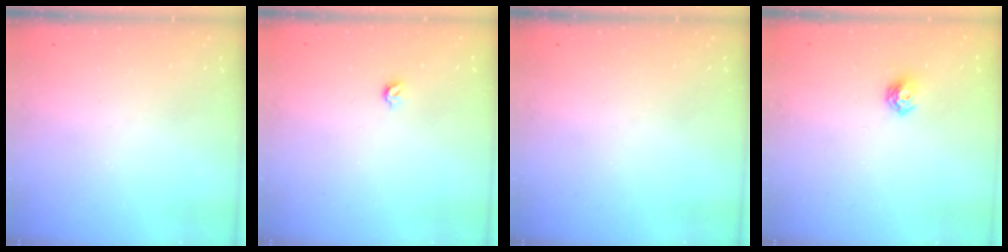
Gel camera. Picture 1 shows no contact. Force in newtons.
{"total": 3.9, "press": 3.8, "slide": 0.7}
{"total": 0.0}
{"total": 5.2, "press": 5.2, "slide": 0.5}